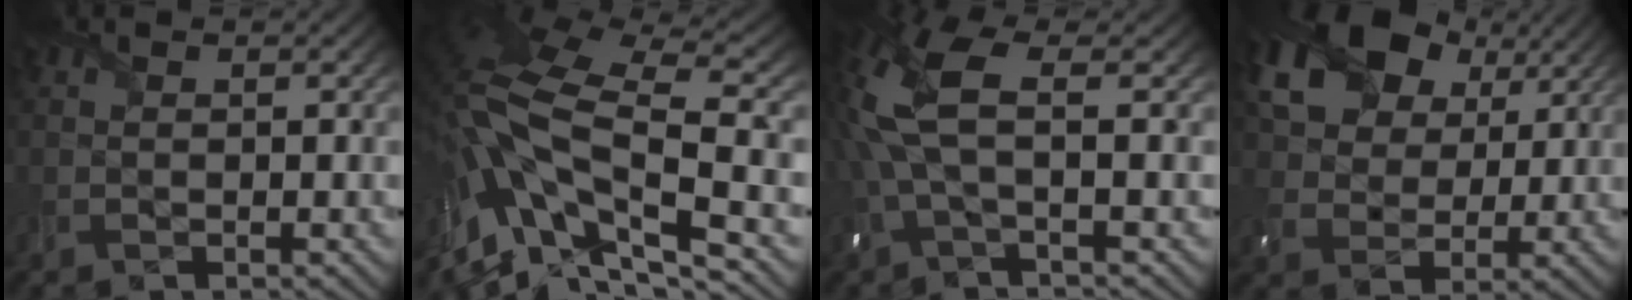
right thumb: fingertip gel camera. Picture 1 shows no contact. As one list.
[{"total": 18.1, "force": [-4.4, 7.4, 15.9], "torque": [-0.333, -0.006, -0.080]}, {"total": 8.6, "force": [1.1, 2.7, 8.1], "torque": [-0.204, 0.009, 0.011]}, {"total": 15.0, "force": [7.5, 9.9, 8.3], "torque": [-0.183, 0.025, 0.133]}]